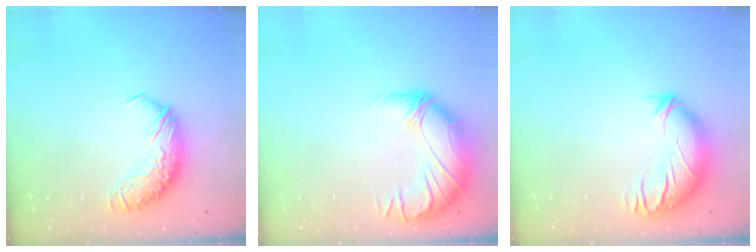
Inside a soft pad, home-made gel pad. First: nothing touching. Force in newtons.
{"total": 2.8, "press": 0.8, "slide": 2.7}
{"total": 3.5, "press": 2.7, "slide": 2.2}